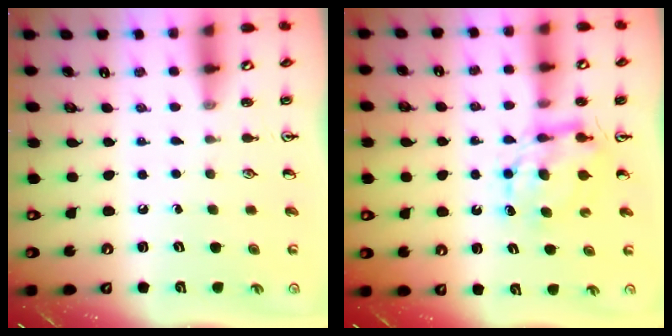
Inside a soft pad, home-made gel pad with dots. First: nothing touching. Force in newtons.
{"total": 7.0, "press": 7.0, "slide": 0.6}